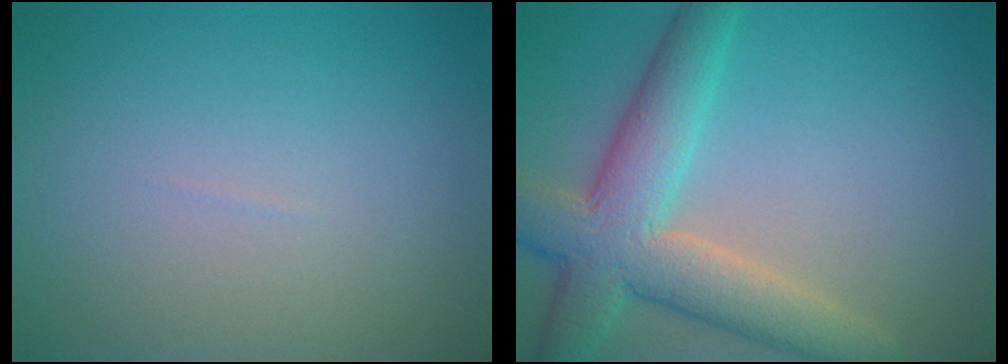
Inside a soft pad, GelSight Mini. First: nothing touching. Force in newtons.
{"total": 7.5, "press": 7.5, "slide": 0.6}